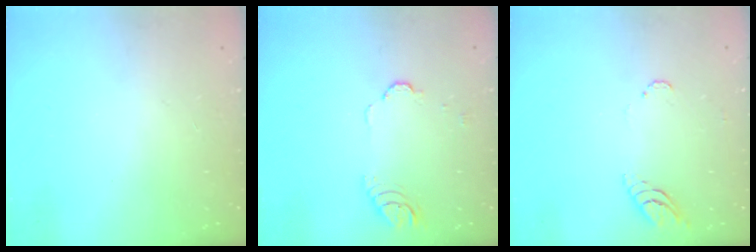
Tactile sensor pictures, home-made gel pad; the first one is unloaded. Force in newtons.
{"total": 3.8, "press": 3.7, "slide": 0.4}
{"total": 5.7, "press": 5.7, "slide": 0.4}